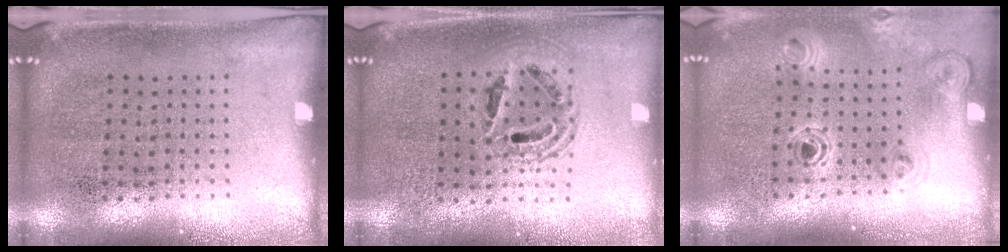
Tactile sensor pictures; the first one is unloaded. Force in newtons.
{"total": 1.4, "press": 1.3, "slide": 0.7}
{"total": 1.1, "press": 1.1, "slide": 0.2}